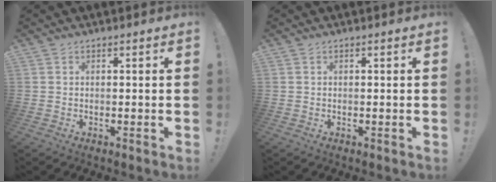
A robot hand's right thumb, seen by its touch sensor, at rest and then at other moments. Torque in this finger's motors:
{"motor_torque": [0.07, 0.02, 0.08, 0.21, 0.04]}